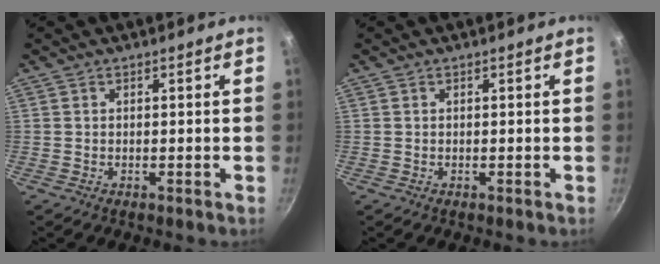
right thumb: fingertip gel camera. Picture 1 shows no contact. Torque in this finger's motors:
{"motor_torque": [-0.14, 0.12, -0.01, 0.00, 0.06]}